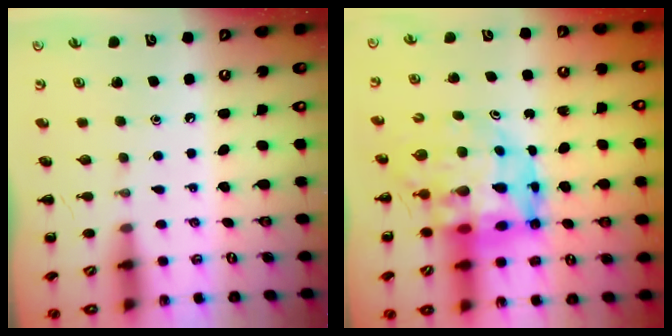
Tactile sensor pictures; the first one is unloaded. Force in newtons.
{"total": 13.0, "press": 12.5, "slide": 3.5}